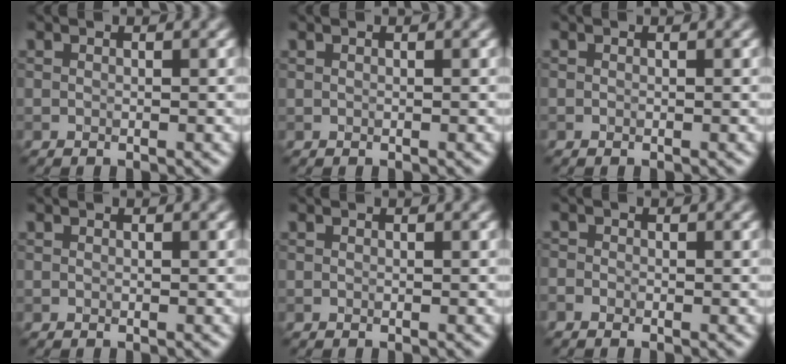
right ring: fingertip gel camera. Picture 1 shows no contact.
{"total": 0.0}
{"total": 0.0}
{"total": 0.0}
{"total": 0.0}
{"total": 0.8, "force": [-0.6, 0.4, 0.3], "torque": [-0.003, -0.002, -0.014]}